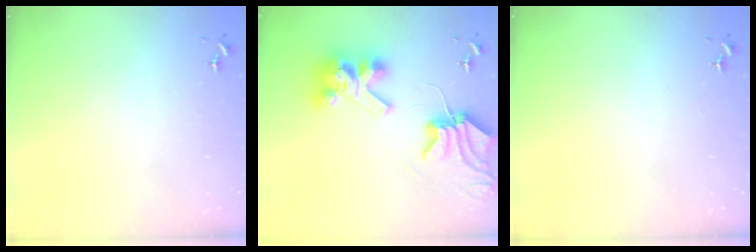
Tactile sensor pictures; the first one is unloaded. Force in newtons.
{"total": 12.7, "press": 12.6, "slide": 1.6}
{"total": 0.0}